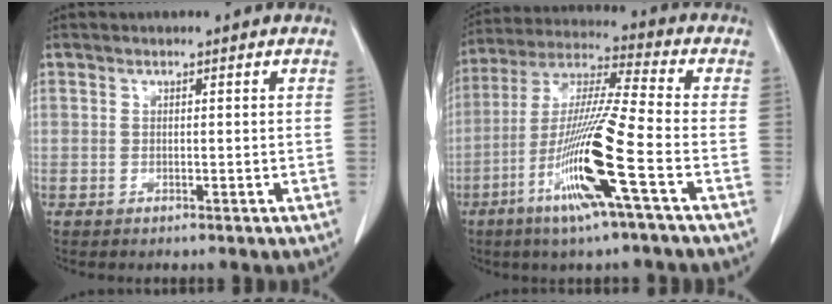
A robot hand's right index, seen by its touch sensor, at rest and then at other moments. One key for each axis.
{"total": 15.4, "fx": -6.1, "fy": -0.8, "fz": 14.1, "tx": -0.286, "ty": -0.019, "tz": -0.120}